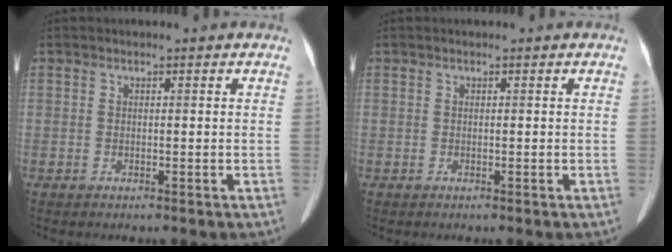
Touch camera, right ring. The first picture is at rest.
{"total": 0.0}